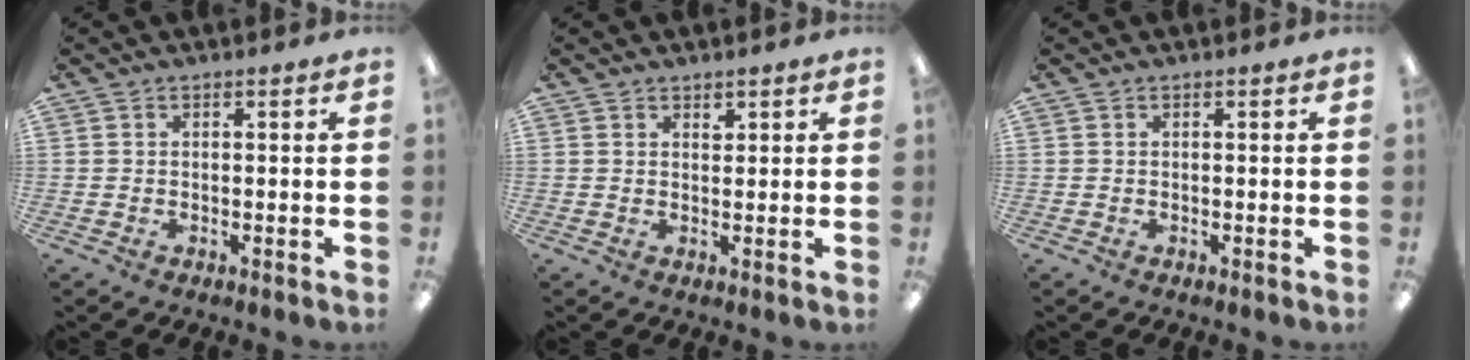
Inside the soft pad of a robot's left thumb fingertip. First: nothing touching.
{"total": 1.4, "force": [1.2, 0.8, 0.1], "torque": [0.013, -0.007, 0.020]}
{"total": 0.0}